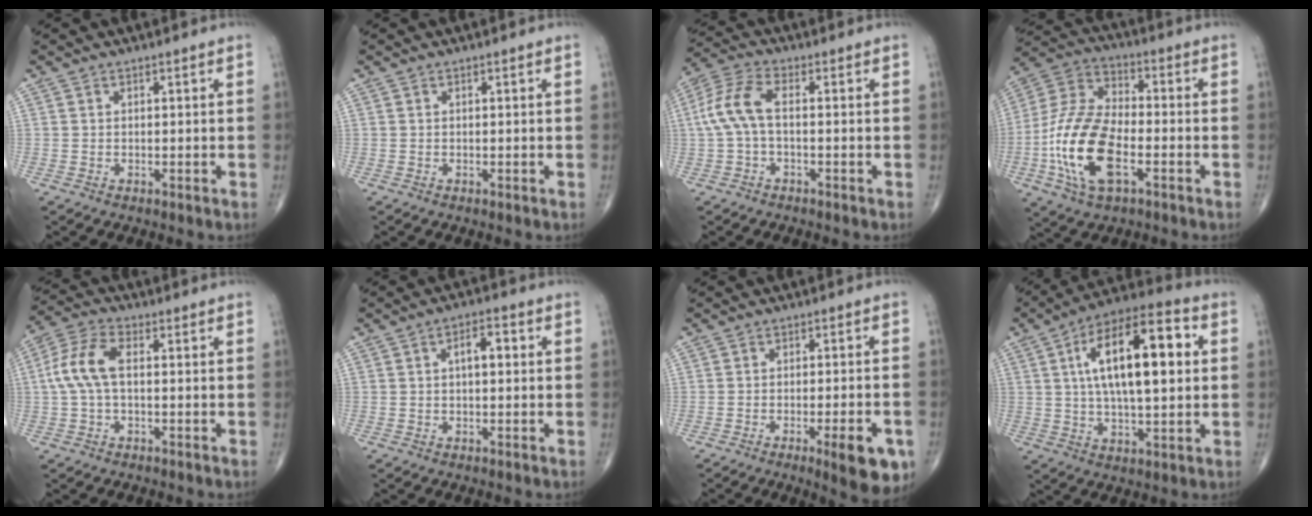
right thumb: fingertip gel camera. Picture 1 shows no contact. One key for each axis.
{"total": 0.0}
{"total": 7.6, "fx": -0.3, "fy": 3.4, "fz": 6.8, "tx": -0.167, "ty": 0.025, "tz": -0.011}
{"total": 18.1, "fx": -5.3, "fy": 8.8, "fz": 14.9, "tx": -0.309, "ty": 0.021, "tz": -0.101}
{"total": 8.2, "fx": 0.3, "fy": 4.1, "fz": 7.1, "tx": -0.166, "ty": 0.026, "tz": 0.001}
{"total": 4.5, "fx": 0.7, "fy": 2.1, "fz": 3.9, "tx": -0.055, "ty": 0.012, "tz": 0.007}
{"total": 9.6, "fx": -4.4, "fy": 2.4, "fz": 8.2, "tx": -0.098, "ty": 0.005, "tz": -0.054}
{"total": 19.9, "fx": 3.9, "fy": 7.9, "fz": 17.9, "tx": -0.281, "ty": 0.018, "tz": 0.056}